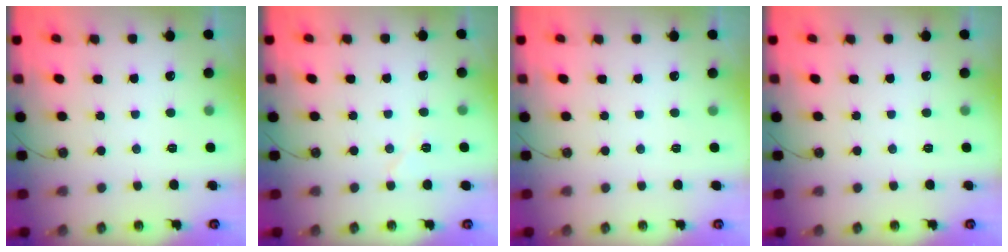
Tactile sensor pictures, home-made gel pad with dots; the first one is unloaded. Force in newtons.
{"total": 5.2, "press": 4.6, "slide": 2.5}
{"total": 0.0}
{"total": 0.0}